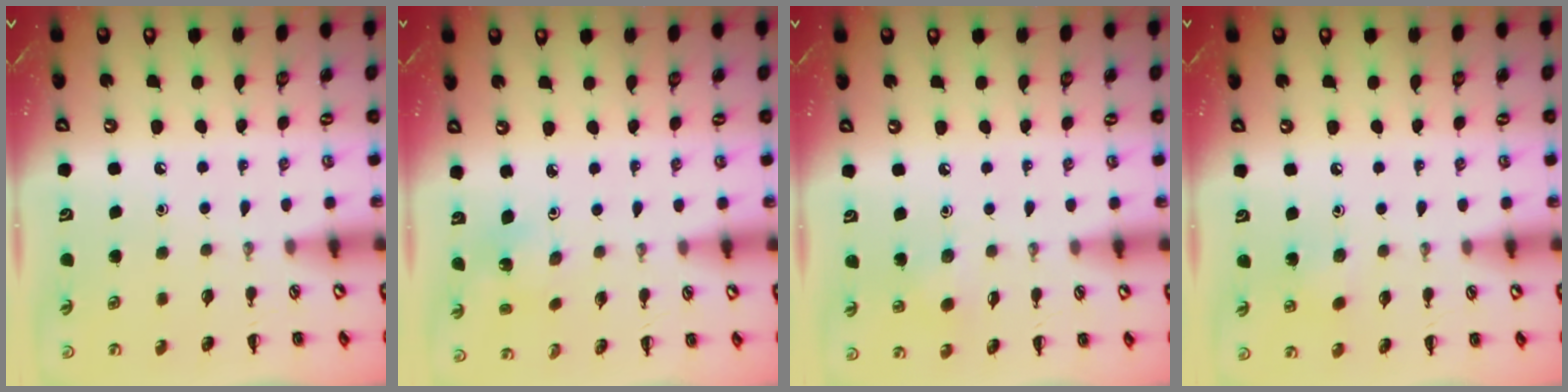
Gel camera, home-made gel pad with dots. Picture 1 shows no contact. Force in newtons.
{"total": 3.0, "press": 2.8, "slide": 1.0}
{"total": 2.4, "press": 2.2, "slide": 0.9}
{"total": 3.5, "press": 3.4, "slide": 1.0}